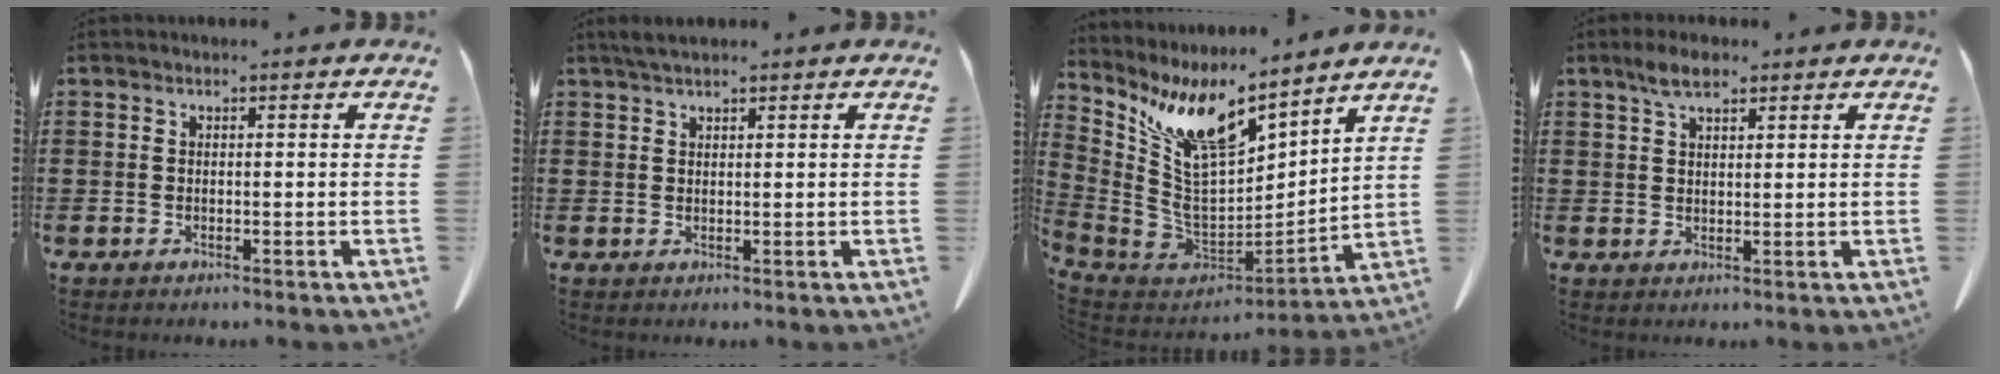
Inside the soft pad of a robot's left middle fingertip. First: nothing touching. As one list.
[{"total": 1.6, "force": [1.3, 0.2, 0.9], "torque": [-0.020, 0.002, 0.024]}, {"total": 13.2, "force": [9.0, 4.6, 8.4], "torque": [-0.213, -0.053, 0.161]}, {"total": 3.8, "force": [2.5, 1.4, 2.5], "torque": [-0.054, 0.005, 0.044]}]